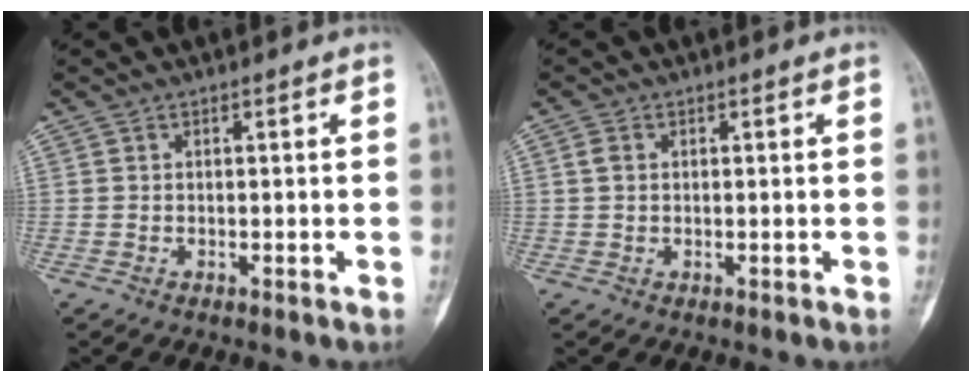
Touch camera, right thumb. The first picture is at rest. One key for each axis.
{"total": 1.9, "fx": 0.4, "fy": 1.3, "fz": 1.2, "tx": -0.029, "ty": 0.004, "tz": 0.011}